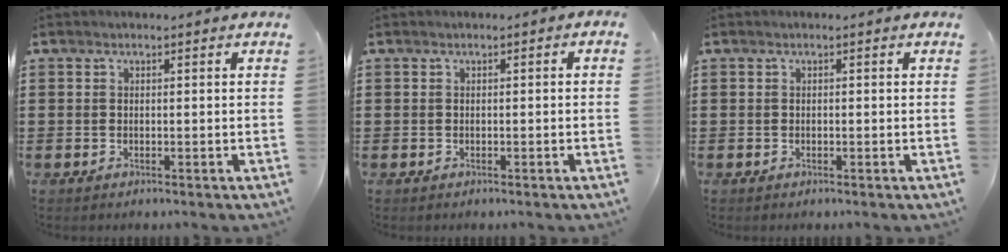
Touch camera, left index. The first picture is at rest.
{"total": 0.7, "force": [-0.5, 0.4, 0.1], "torque": [-0.003, 0.003, -0.012]}
{"total": 0.0}